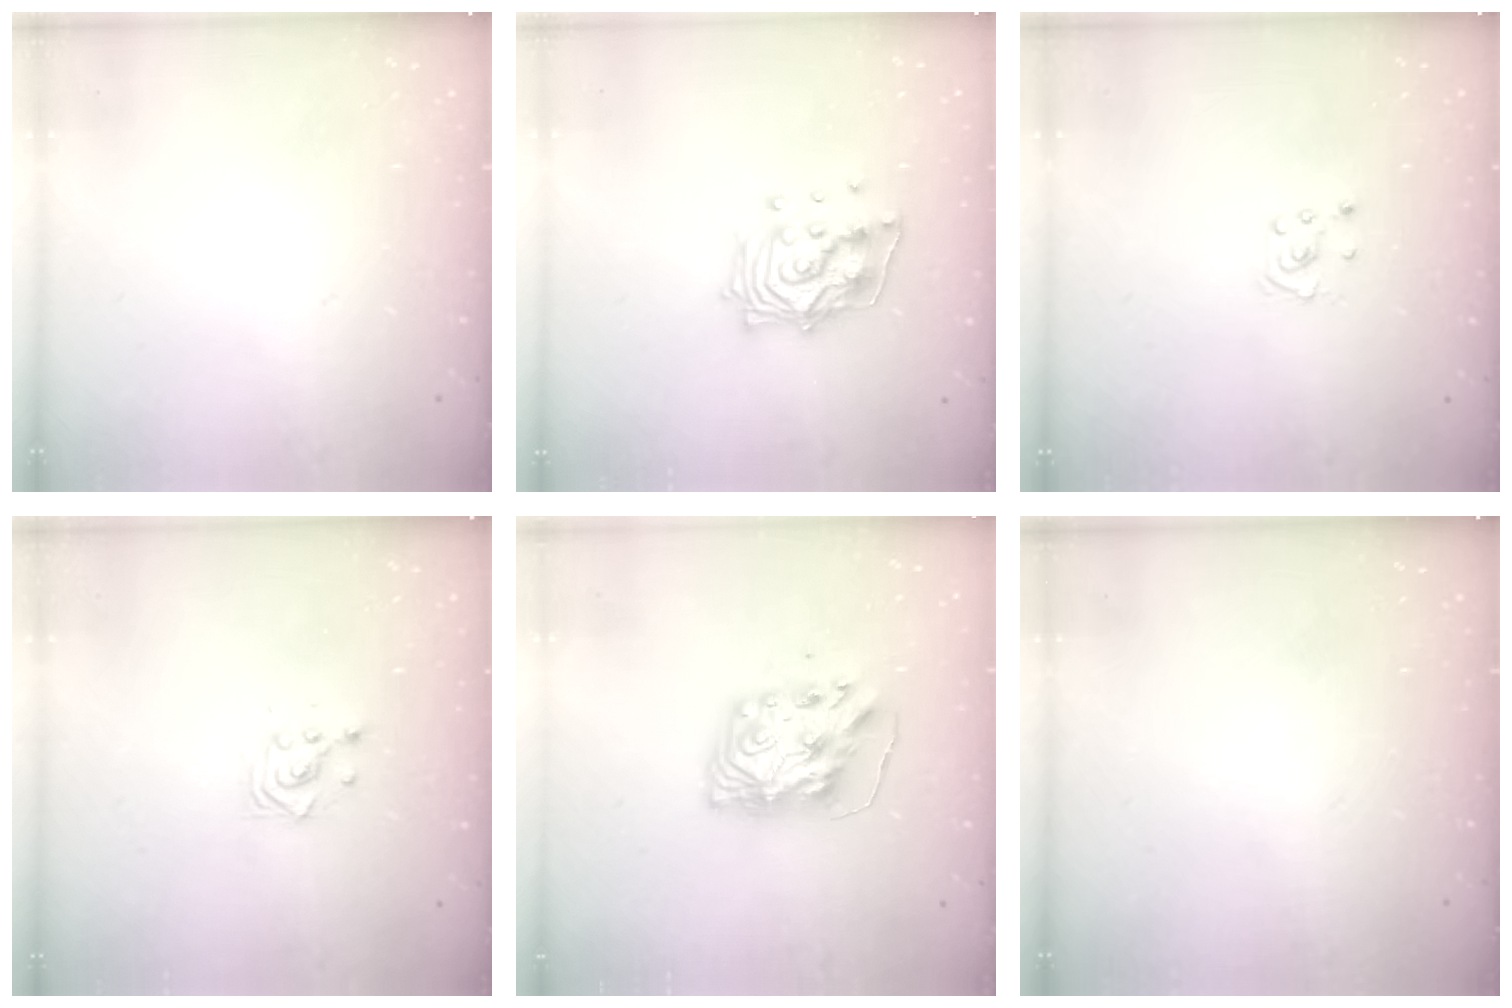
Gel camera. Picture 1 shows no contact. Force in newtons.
{"total": 13.5, "press": 13.5, "slide": 1.6}
{"total": 2.8, "press": 2.8, "slide": 0.3}
{"total": 2.9, "press": 2.9, "slide": 0.1}
{"total": 9.9, "press": 9.9, "slide": 0.8}
{"total": 0.0}